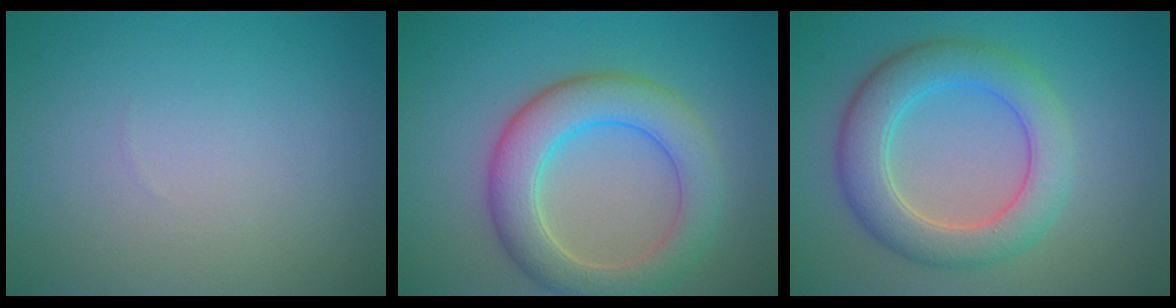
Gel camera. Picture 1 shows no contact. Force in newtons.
{"total": 6.3, "press": 6.3, "slide": 0.2}
{"total": 5.8, "press": 5.8, "slide": 0.3}